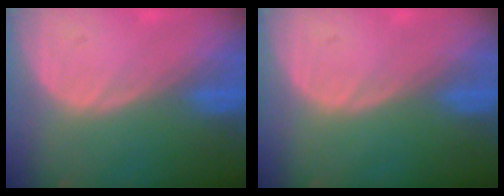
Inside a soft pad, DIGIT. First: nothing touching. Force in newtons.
{"total": 0.0}